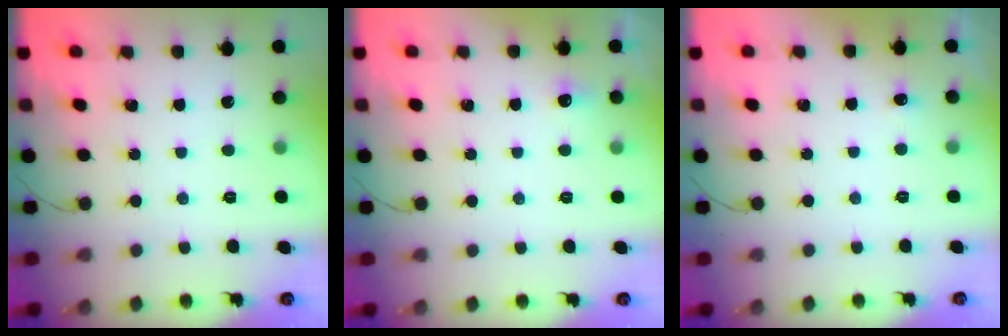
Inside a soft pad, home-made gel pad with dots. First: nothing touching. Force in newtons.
{"total": 4.1, "press": 3.9, "slide": 1.4}
{"total": 2.5, "press": 2.2, "slide": 1.1}